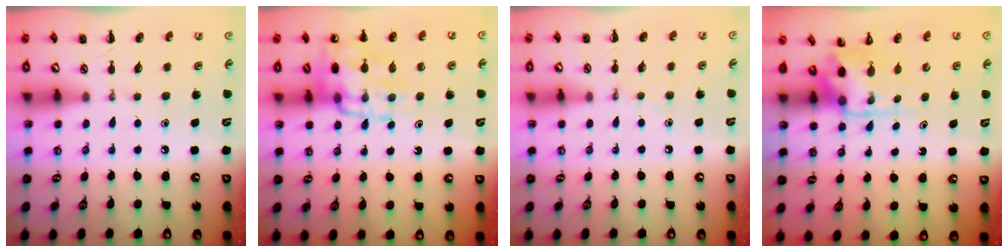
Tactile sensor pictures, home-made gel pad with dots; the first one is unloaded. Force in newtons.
{"total": 13.1, "press": 12.9, "slide": 2.6}
{"total": 3.7, "press": 3.5, "slide": 1.1}
{"total": 3.9, "press": 3.8, "slide": 0.7}